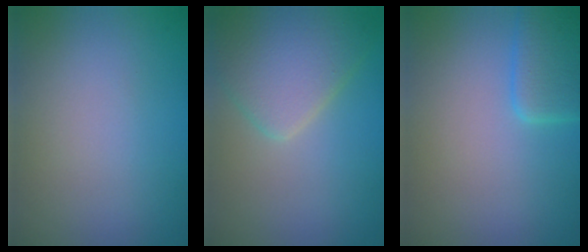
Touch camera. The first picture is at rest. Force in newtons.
{"total": 4.8, "press": 4.8, "slide": 0.2}
{"total": 3.5, "press": 3.5, "slide": 0.2}